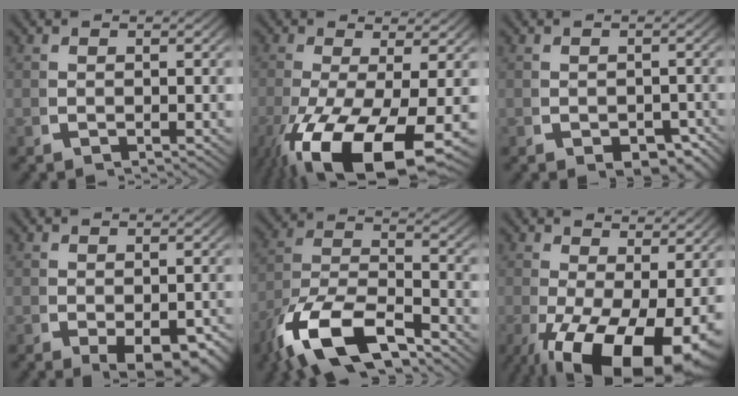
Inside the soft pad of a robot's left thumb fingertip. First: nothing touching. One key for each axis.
{"total": 11.0, "fx": -3.7, "fy": 4.9, "fz": 9.2, "tx": -0.187, "ty": -0.048, "tz": -0.030}
{"total": 2.1, "fx": -0.9, "fy": 1.4, "fz": 1.3, "tx": -0.019, "ty": -0.013, "tz": -0.011}
{"total": 3.6, "fx": -1.2, "fy": 2.0, "fz": 2.8, "tx": -0.050, "ty": -0.028, "tz": -0.002}
{"total": 10.4, "fx": -3.7, "fy": 6.0, "fz": 7.7, "tx": -0.170, "ty": -0.036, "tz": -0.052}
{"total": 11.2, "fx": -3.2, "fy": 5.8, "fz": 9.0, "tx": -0.150, "ty": -0.057, "tz": -0.019}